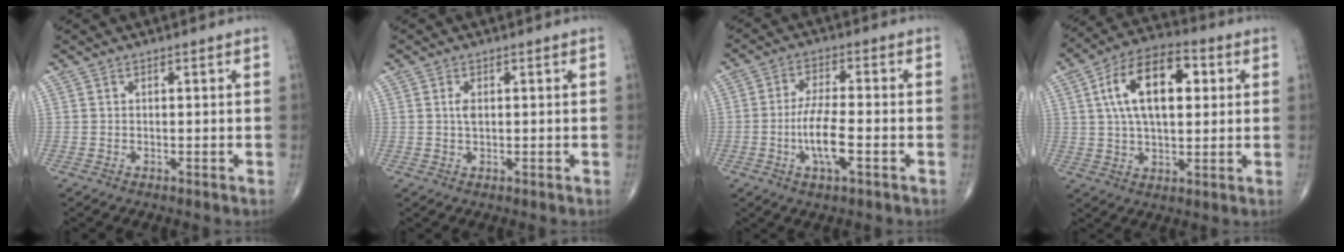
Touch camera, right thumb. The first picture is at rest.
{"total": 1.8, "force": [0.3, 0.9, 1.5], "torque": [-0.028, -0.001, 0.006]}
{"total": 8.1, "force": [-2.4, 2.4, 7.4], "torque": [-0.149, 0.008, -0.046]}
{"total": 15.9, "force": [3.8, 8.2, 13.1], "torque": [-0.214, 0.016, 0.060]}